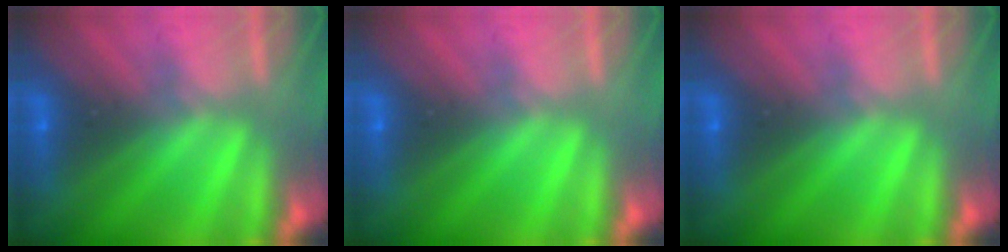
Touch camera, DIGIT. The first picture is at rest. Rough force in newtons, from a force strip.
{"total": 0.0}
{"total": 0.0}